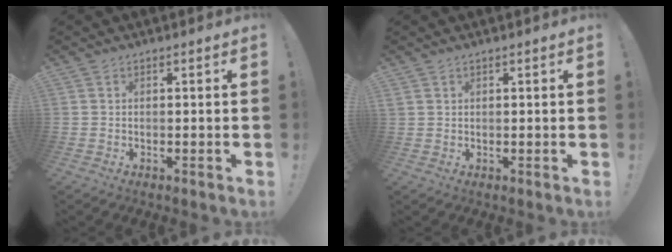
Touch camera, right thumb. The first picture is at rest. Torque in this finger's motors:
{"motor_torque": [0.08, 0.22, 0.33, 0.27, 0.07]}